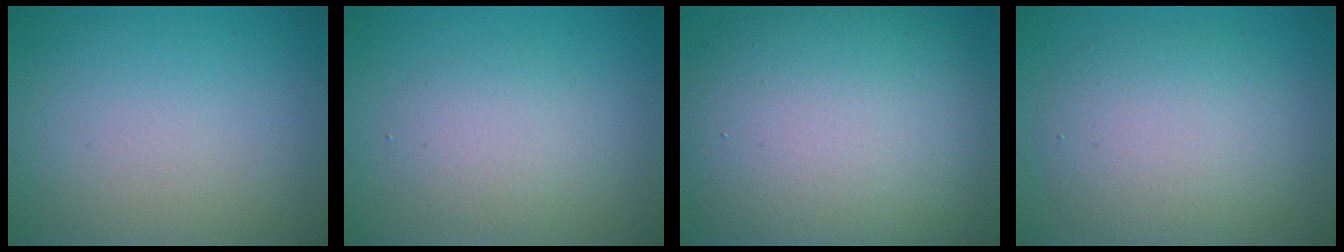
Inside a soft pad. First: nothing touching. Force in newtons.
{"total": 2.7, "press": 2.7, "slide": 0.2}
{"total": 14.2, "press": 14.1, "slide": 1.2}
{"total": 5.5, "press": 5.5, "slide": 0.2}